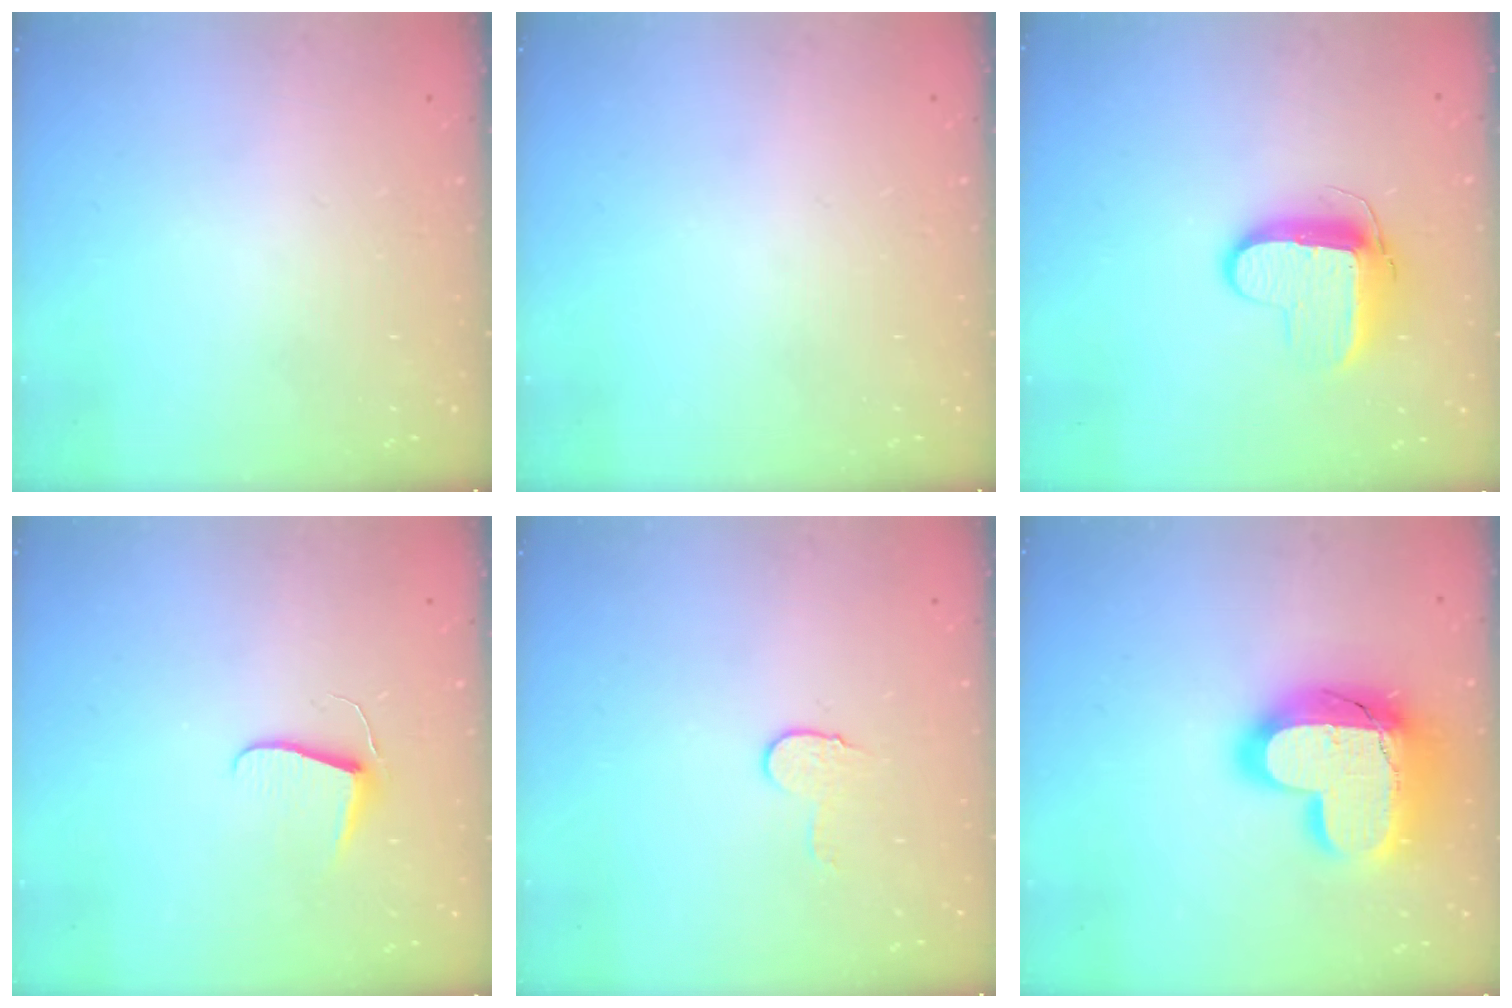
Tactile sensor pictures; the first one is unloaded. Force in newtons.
{"total": 0.0}
{"total": 10.2, "press": 10.1, "slide": 0.8}
{"total": 6.2, "press": 6.1, "slide": 0.6}
{"total": 6.4, "press": 6.4, "slide": 0.6}
{"total": 22.3, "press": 22.3, "slide": 1.5}